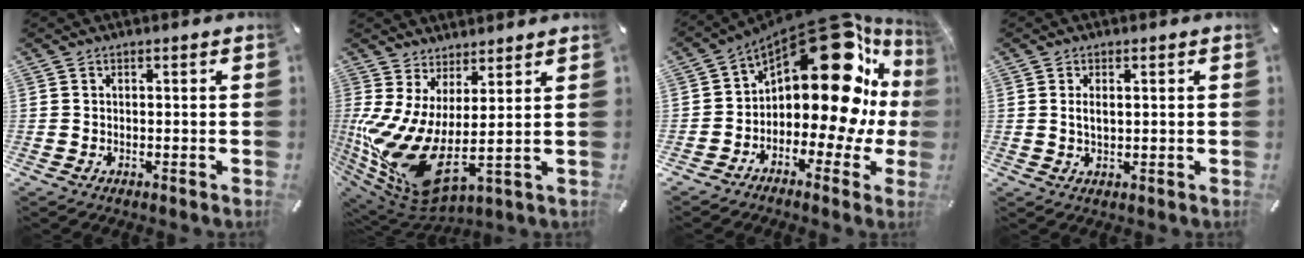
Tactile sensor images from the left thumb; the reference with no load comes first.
{"total": 11.6, "force": [-0.8, 3.6, 11.0], "torque": [-0.238, -0.044, -0.010]}
{"total": 23.6, "force": [8.8, 11.3, 18.8], "torque": [-0.306, -0.074, 0.145]}
{"total": 2.7, "force": [0.6, 1.1, 2.4], "torque": [-0.048, 0.005, 0.008]}